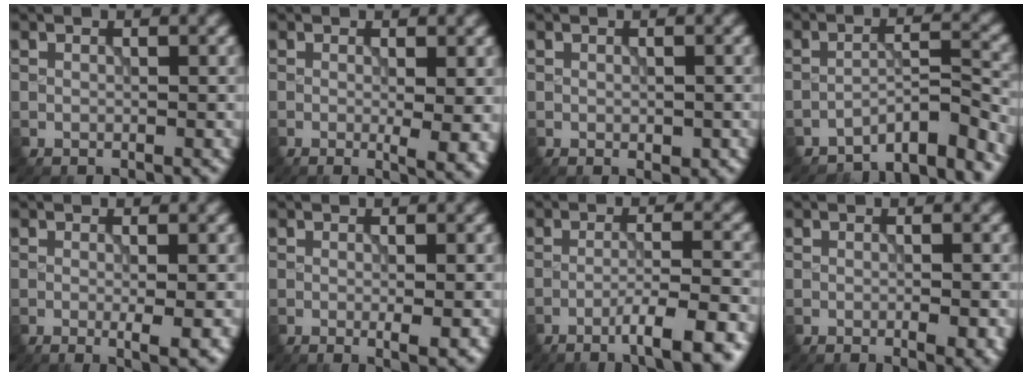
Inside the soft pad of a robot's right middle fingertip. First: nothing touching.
{"total": 3.4, "force": [-0.3, 0.8, 3.3], "torque": [-0.048, -0.011, -0.002]}
{"total": 0.9, "force": [-0.3, 0.4, 0.7], "torque": [-0.010, -0.002, -0.002]}
{"total": 5.3, "force": [-4.9, 0.6, 2.1], "torque": [-0.028, 0.008, -0.082]}
{"total": 2.7, "force": [-0.5, 0.5, 2.6], "torque": [-0.038, -0.006, -0.007]}
{"total": 2.0, "force": [-0.4, 0.3, 1.9], "torque": [-0.028, -0.005, -0.005]}
{"total": 6.2, "force": [-3.9, 0.8, 4.8], "torque": [-0.065, 0.009, -0.065]}
{"total": 2.1, "force": [-0.8, 0.5, 1.9], "torque": [-0.026, -0.004, -0.008]}